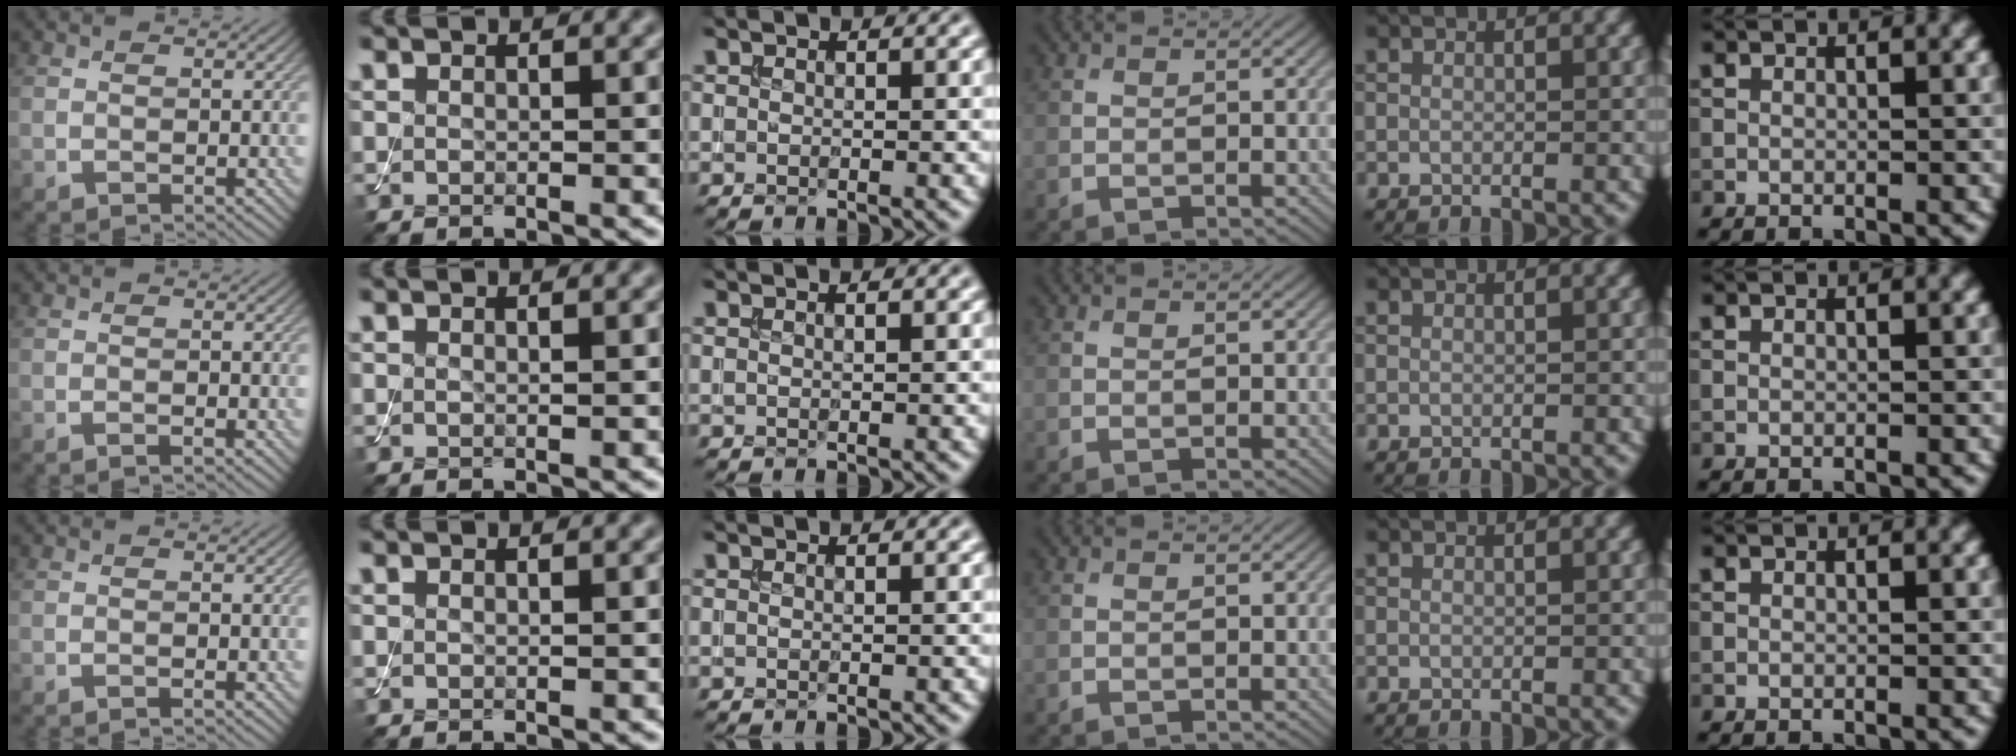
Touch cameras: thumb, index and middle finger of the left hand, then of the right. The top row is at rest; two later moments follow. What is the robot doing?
{"motion": "assemble", "object": "toy tower of hanoi"}